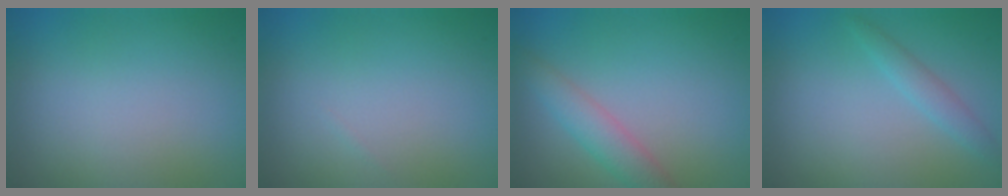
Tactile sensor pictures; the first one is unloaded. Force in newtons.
{"total": 0.0}
{"total": 2.9, "press": 2.9, "slide": 0.1}
{"total": 1.6, "press": 1.6, "slide": 0.0}